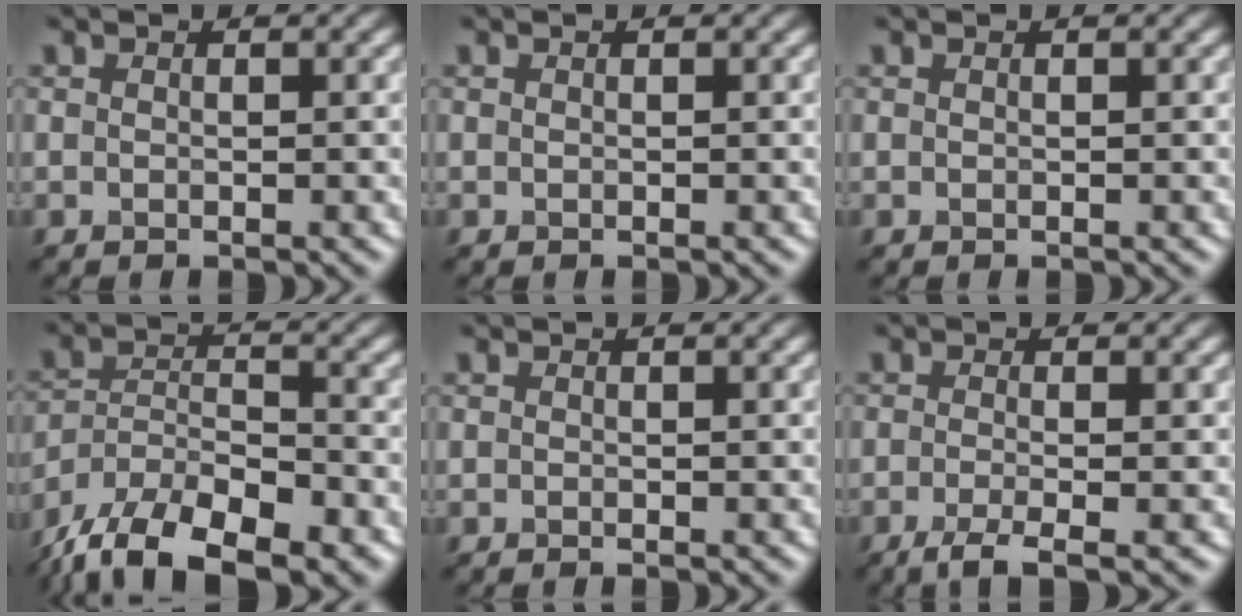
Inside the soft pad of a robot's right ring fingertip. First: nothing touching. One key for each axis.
{"total": 0.0}
{"total": 0.0}
{"total": 12.2, "fx": -10.4, "fy": 3.9, "fz": 4.9, "tx": -0.112, "ty": -0.012, "tz": -0.141}
{"total": 0.0}
{"total": 2.8, "fx": -2.4, "fy": -0.5, "fz": 1.4, "tx": -0.059, "ty": -0.009, "tz": -0.024}